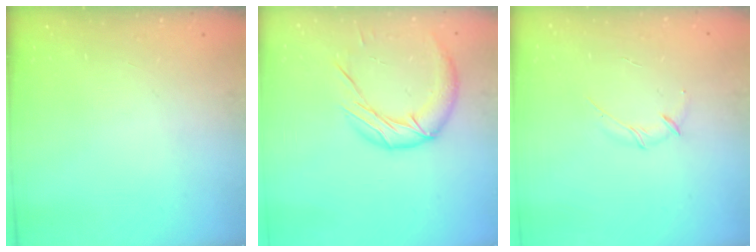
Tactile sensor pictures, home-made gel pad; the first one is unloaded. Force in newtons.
{"total": 13.1, "press": 13.0, "slide": 1.0}
{"total": 3.0, "press": 2.9, "slide": 0.8}